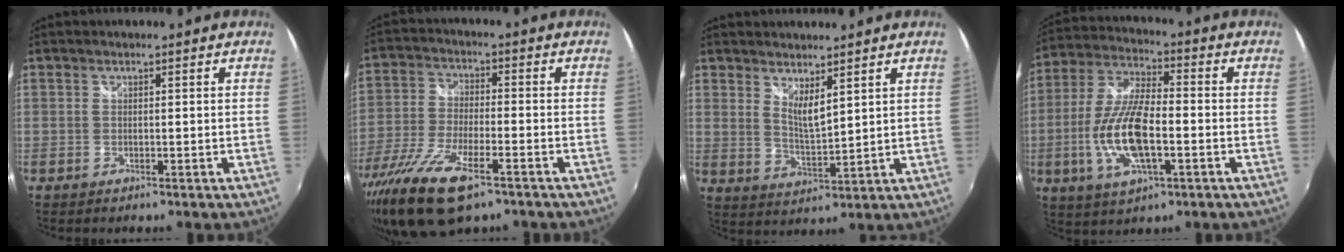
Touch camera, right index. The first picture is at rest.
{"total": 16.4, "force": [-10.1, 5.4, 11.7], "torque": [-0.249, -0.049, -0.192]}
{"total": 5.2, "force": [3.7, 1.2, 3.5], "torque": [-0.059, -0.013, 0.065]}
{"total": 14.7, "force": [-3.4, 5.3, 13.3], "torque": [-0.277, -0.004, -0.064]}